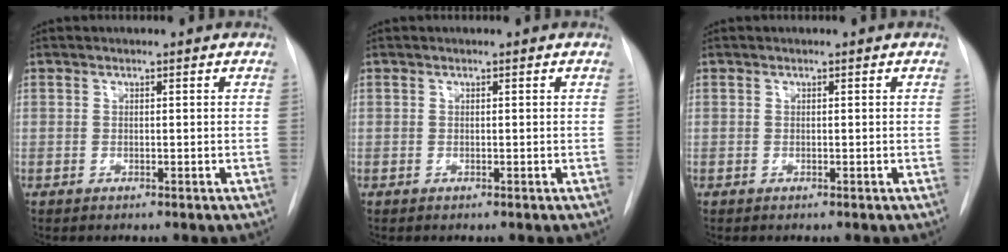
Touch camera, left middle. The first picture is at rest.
{"total": 0.0}
{"total": 0.0}